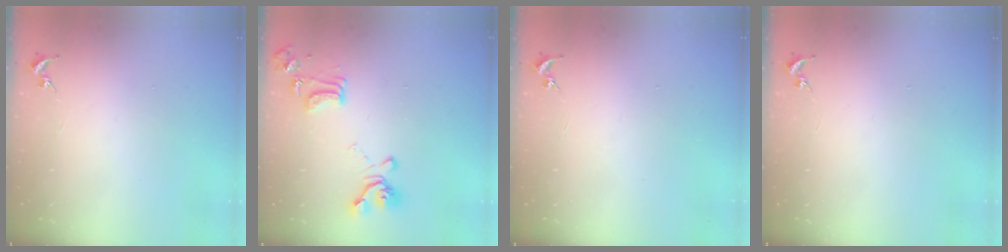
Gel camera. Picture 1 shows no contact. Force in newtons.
{"total": 15.0, "press": 14.9, "slide": 1.3}
{"total": 0.0}
{"total": 0.0}